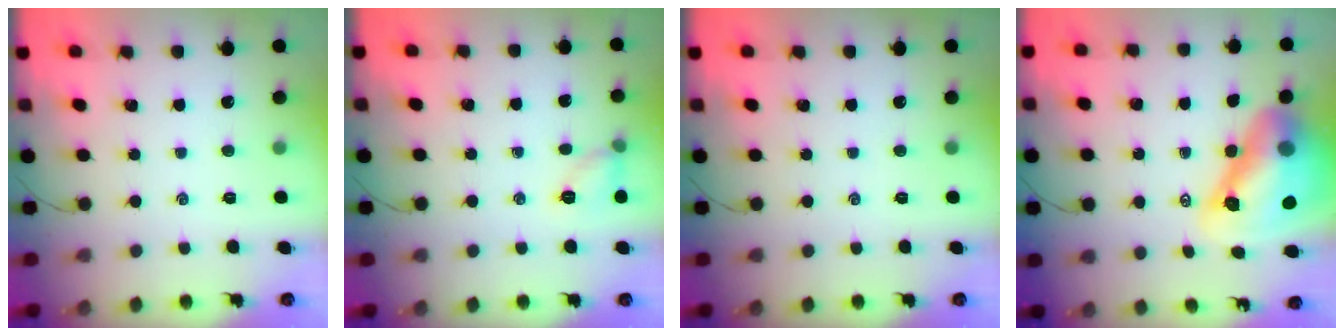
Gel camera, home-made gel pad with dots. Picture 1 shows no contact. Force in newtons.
{"total": 6.7, "press": 6.7, "slide": 0.8}
{"total": 0.0}
{"total": 17.7, "press": 16.9, "slide": 5.0}